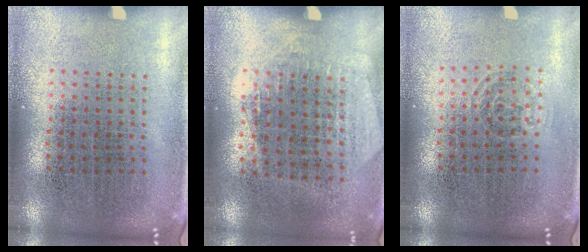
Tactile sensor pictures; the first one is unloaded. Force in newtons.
{"total": 1.3, "press": 1.2, "slide": 0.6}
{"total": 0.7, "press": 0.6, "slide": 0.5}